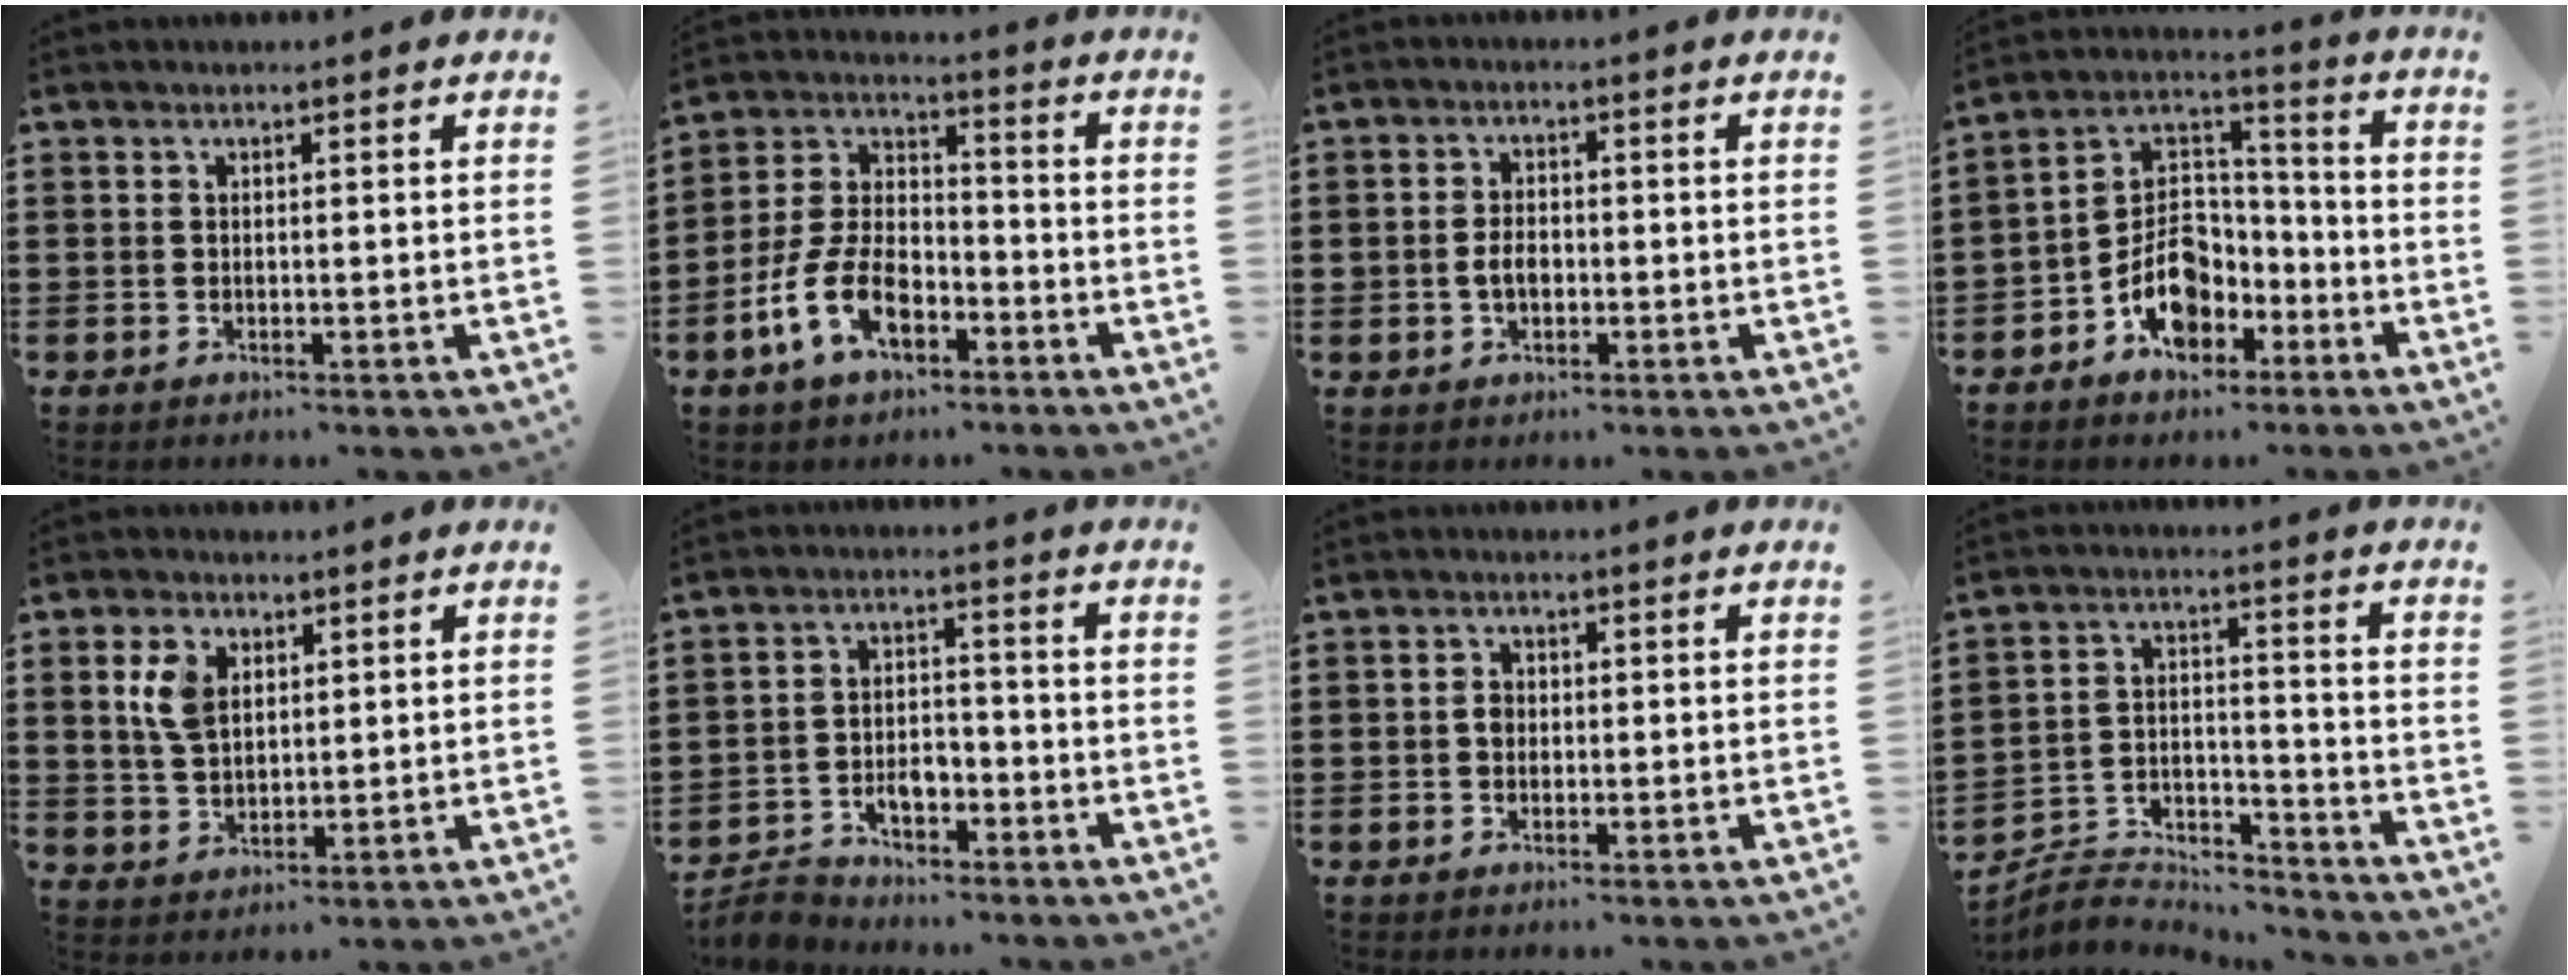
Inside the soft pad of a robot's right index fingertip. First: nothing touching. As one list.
[{"total": 10.7, "force": [-5.1, 5.7, 7.4], "torque": [-0.177, 0.006, -0.099]}, {"total": 2.9, "force": [-0.5, 2.0, 1.9], "torque": [-0.039, 0.004, -0.011]}, {"total": 9.9, "force": [-4.5, 6.6, 5.9], "torque": [-0.133, 0.011, -0.085]}, {"total": 5.5, "force": [2.0, 3.6, 3.7], "torque": [-0.094, 0.010, 0.033]}, {"total": 4.8, "force": [-3.7, 2.4, 1.8], "torque": [-0.040, 0.016, -0.073]}, {"total": 1.8, "force": [-0.2, 1.4, 1.1], "torque": [-0.023, 0.005, -0.004]}, {"total": 5.8, "force": [-5.6, 1.3, 0.5], "torque": [-0.022, 0.007, -0.116]}]